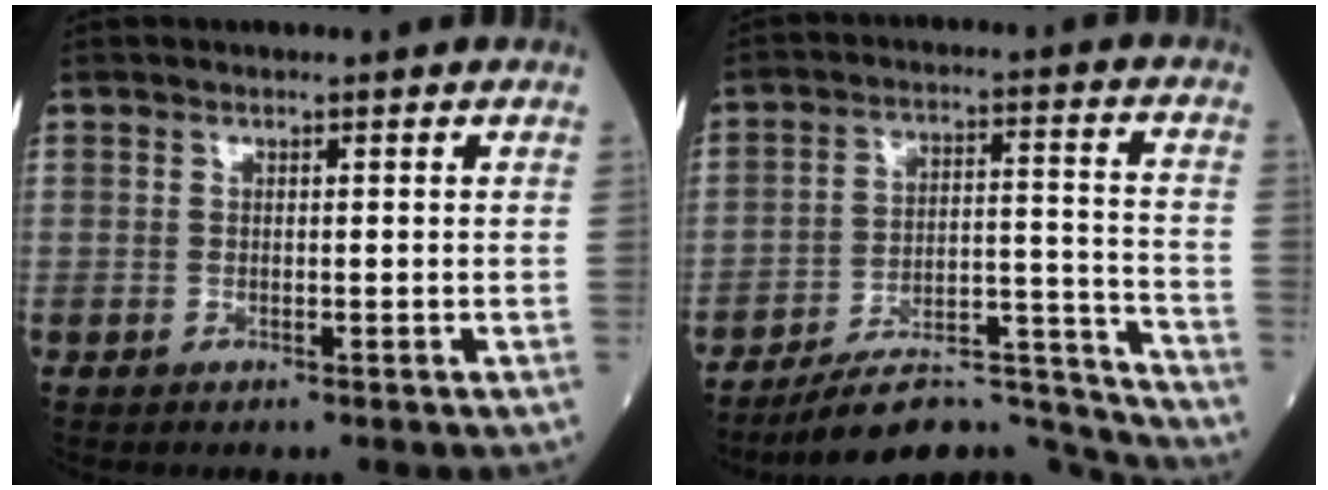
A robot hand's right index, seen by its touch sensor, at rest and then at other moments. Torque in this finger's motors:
{"motor_torque": [-0.12, -0.96, 0.32, 0.04]}